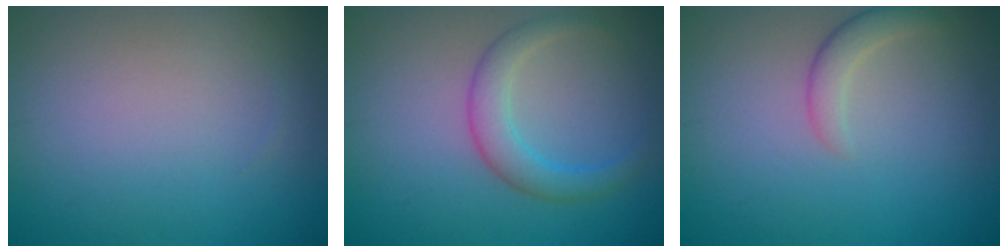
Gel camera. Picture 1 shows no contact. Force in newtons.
{"total": 3.0, "press": 3.0, "slide": 0.1}
{"total": 1.9, "press": 1.9, "slide": 0.2}